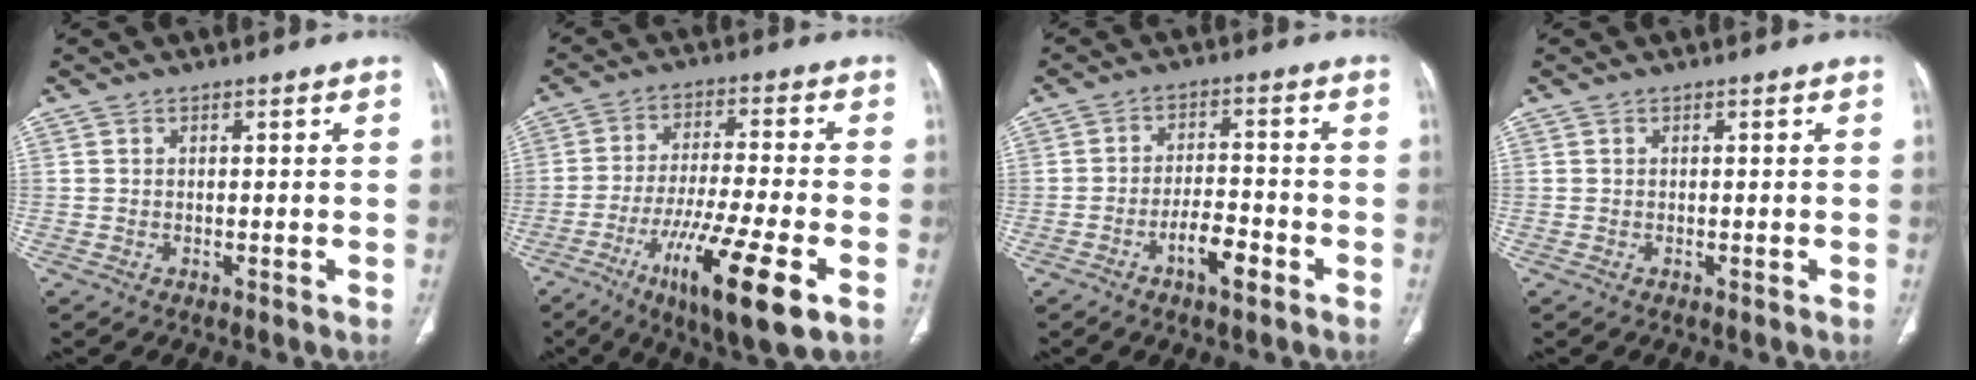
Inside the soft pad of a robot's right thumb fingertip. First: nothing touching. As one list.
[{"total": 16.7, "force": [-7.3, 3.2, 14.7], "torque": [-0.269, 0.006, -0.117]}, {"total": 6.3, "force": [-3.4, 2.4, 4.8], "torque": [-0.078, 0.025, -0.058]}, {"total": 0.0}]